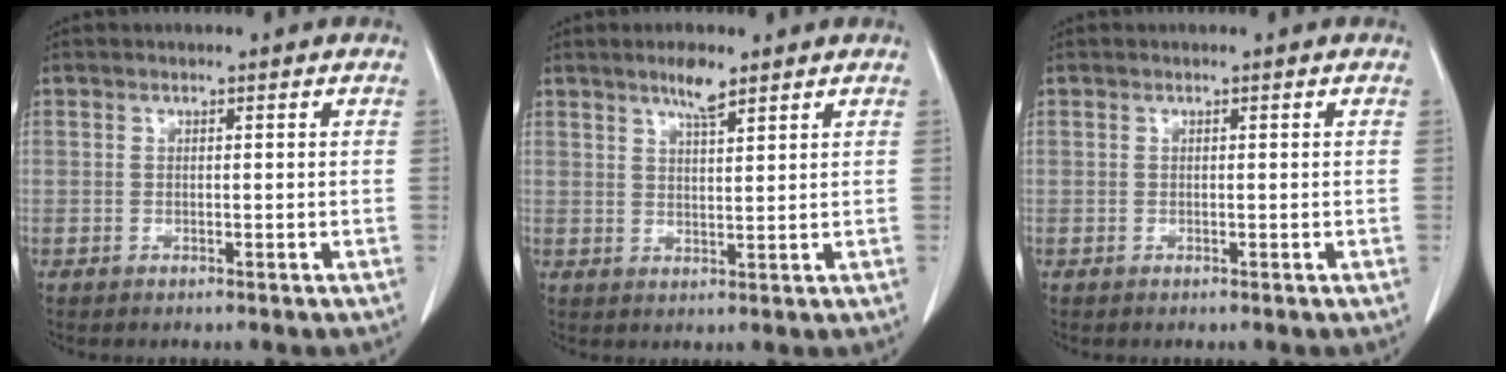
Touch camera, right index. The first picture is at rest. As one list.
[{"total": 3.8, "force": [2.8, 0.6, 2.5], "torque": [-0.047, 0.001, 0.050]}, {"total": 0.0}]